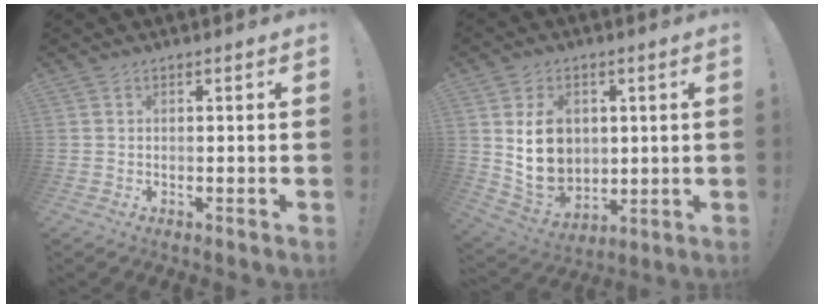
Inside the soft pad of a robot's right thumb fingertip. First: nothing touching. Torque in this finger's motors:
{"motor_torque": [-0.20, 0.89, 0.62, 0.84, 0.12]}